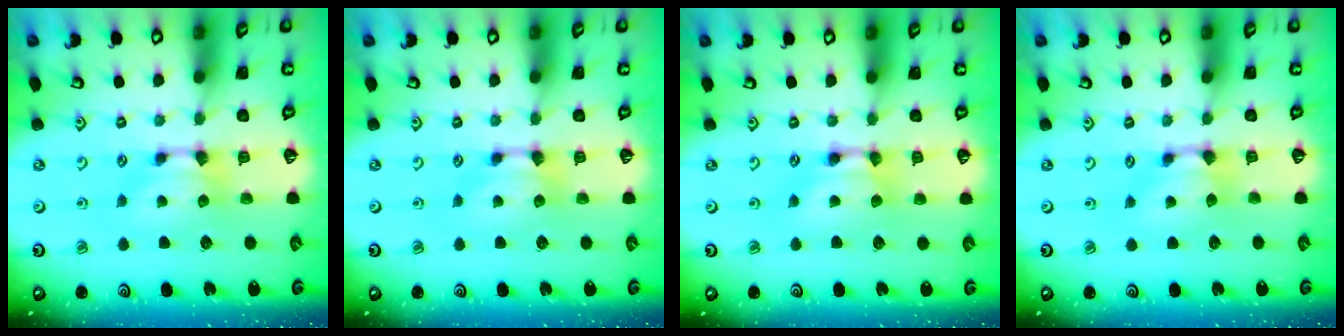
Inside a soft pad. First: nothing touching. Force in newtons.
{"total": 0.0}
{"total": 1.9, "press": 1.9, "slide": 0.2}
{"total": 0.6, "press": 0.3, "slide": 0.5}